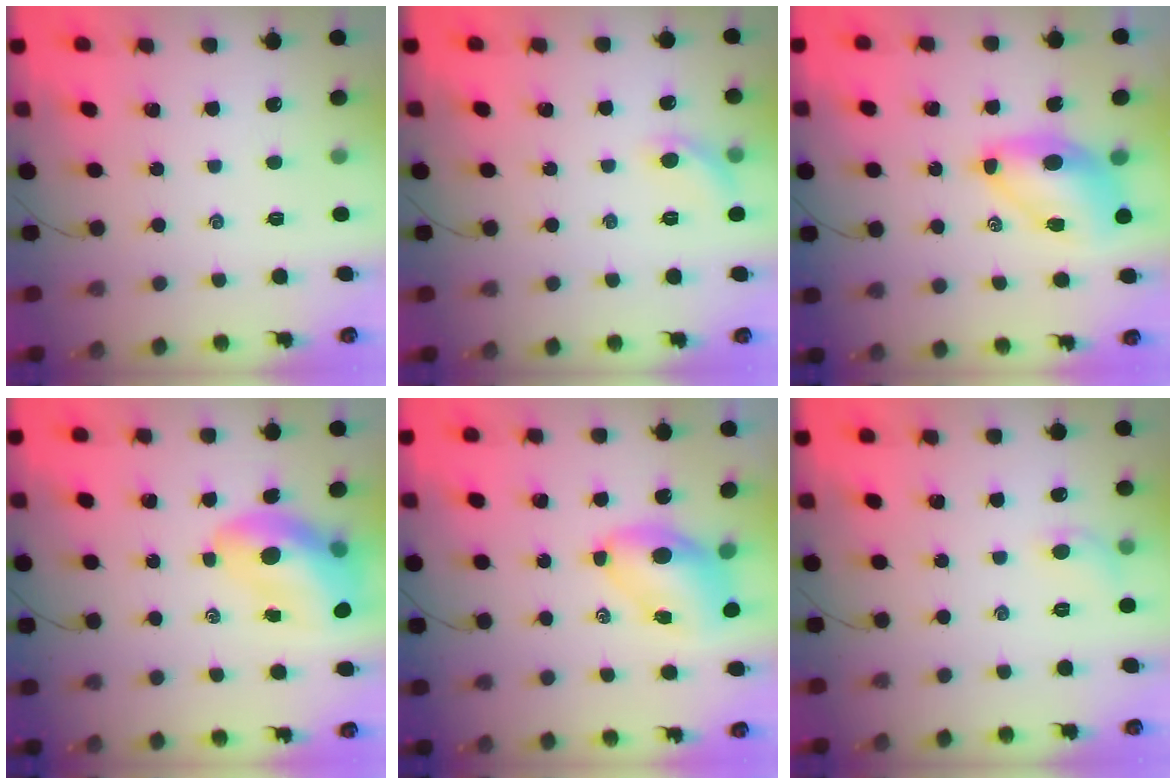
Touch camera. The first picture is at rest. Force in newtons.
{"total": 6.7, "press": 6.7, "slide": 1.0}
{"total": 8.0, "press": 7.8, "slide": 2.0}
{"total": 12.9, "press": 12.4, "slide": 3.6}
{"total": 7.5, "press": 7.4, "slide": 1.0}
{"total": 5.9, "press": 5.7, "slide": 1.5}